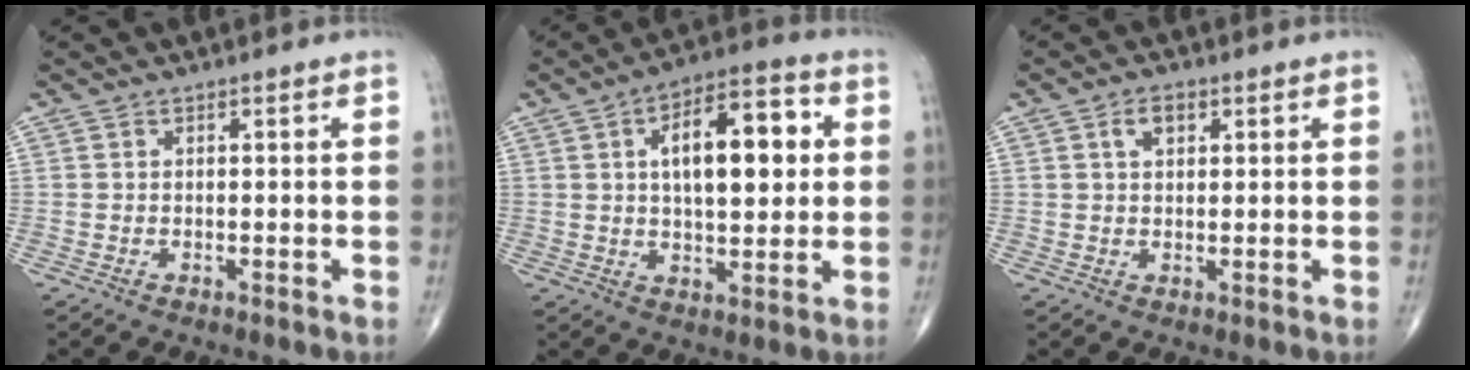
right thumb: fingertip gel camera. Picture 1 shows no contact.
{"total": 14.9, "force": [3.0, 6.8, 12.9], "torque": [-0.174, 0.011, 0.042]}
{"total": 3.3, "force": [1.3, 2.0, 2.3], "torque": [-0.034, 0.002, 0.022]}